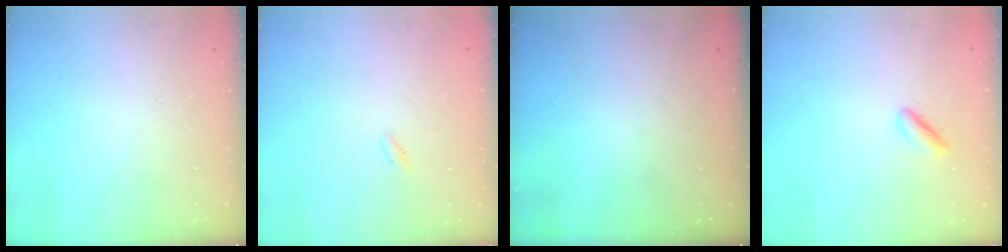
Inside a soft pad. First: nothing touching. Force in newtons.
{"total": 0.6, "press": 0.5, "slide": 0.4}
{"total": 0.0}
{"total": 1.8, "press": 1.7, "slide": 0.4}